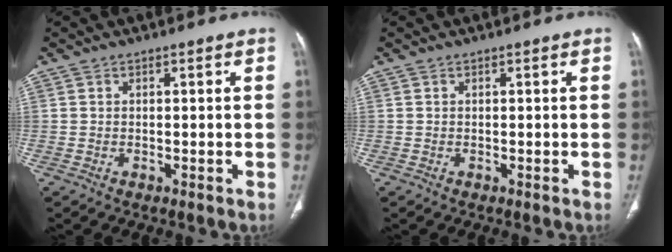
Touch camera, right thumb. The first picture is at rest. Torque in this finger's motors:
{"motor_torque": [-0.02, 0.01, -0.10, -0.05, 0.03]}